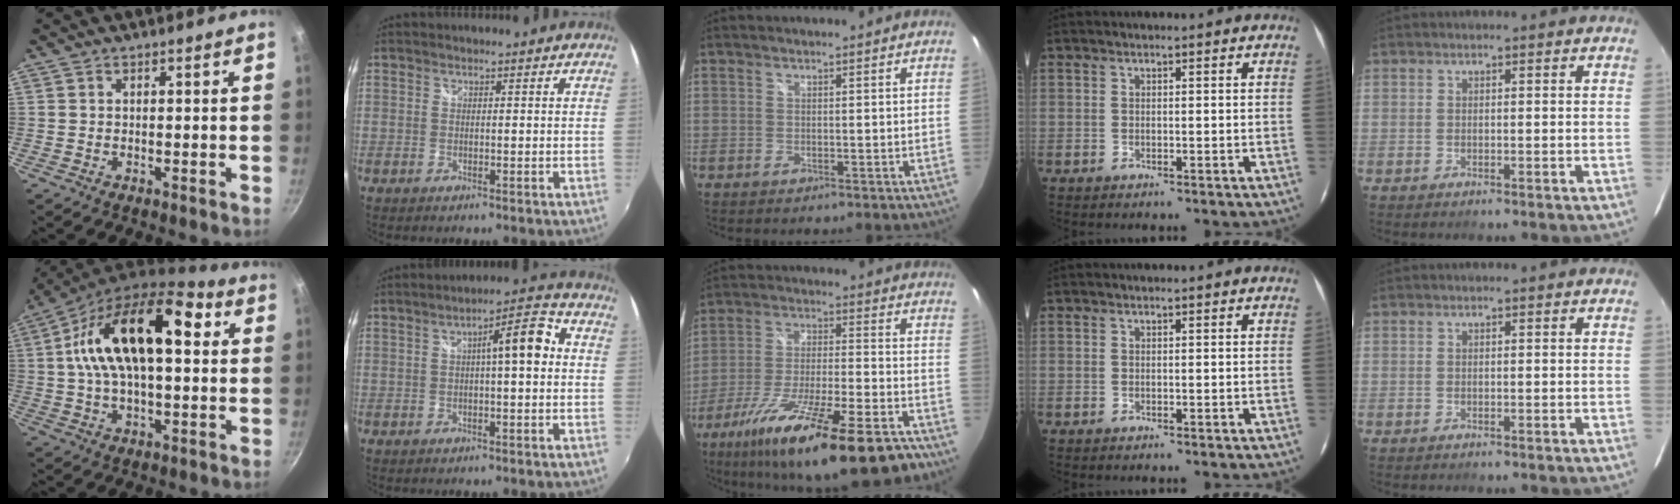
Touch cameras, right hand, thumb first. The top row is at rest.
{"thumb": {"total": 18.4, "force": [4.4, 9.1, 15.4], "torque": [-0.233, 0.016, 0.059]}, "index": {"total": 7.1, "force": [0.5, 1.4, 6.9], "torque": [-0.093, 0.027, 0.012]}, "middle": {"total": 24.1, "force": [-16.7, 4.4, 16.9], "torque": [-0.293, -0.054, -0.265]}}